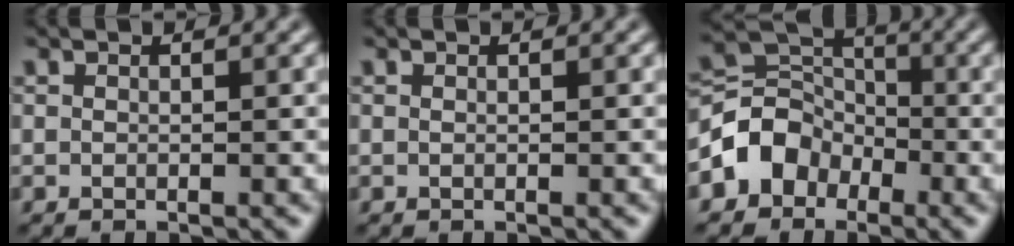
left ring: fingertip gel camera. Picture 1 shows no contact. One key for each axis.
{"total": 0.0}
{"total": 4.6, "fx": -2.3, "fy": 3.7, "fz": 1.3, "tx": -0.007, "ty": 0.011, "tz": -0.055}